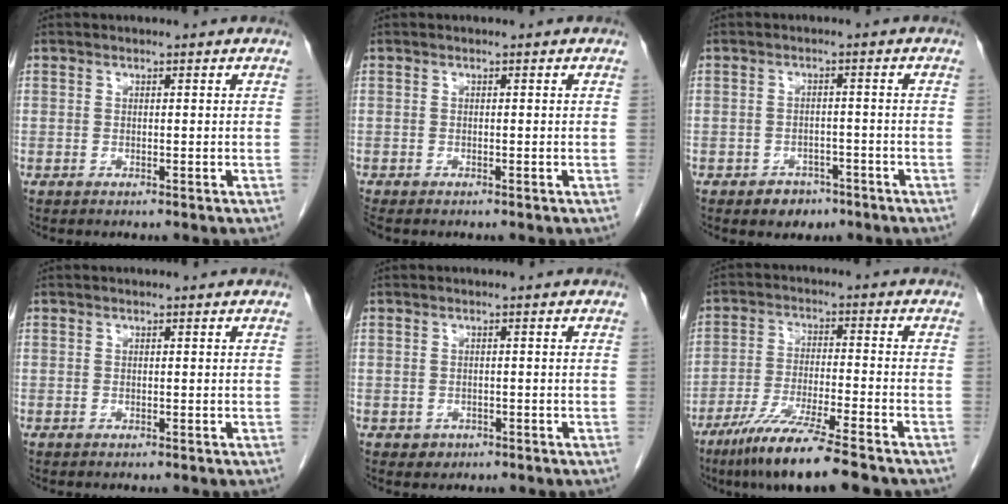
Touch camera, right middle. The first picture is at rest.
{"total": 0.7, "force": [-0.7, 0.1, 0.2], "torque": [-0.011, -0.003, -0.016]}
{"total": 3.5, "force": [-2.3, 2.4, 1.0], "torque": [-0.010, 0.008, -0.025]}
{"total": 0.0}
{"total": 1.2, "force": [-0.6, 1.1, 0.2], "torque": [-0.001, 0.004, -0.004]}
{"total": 11.3, "force": [-8.3, 0.1, 7.6], "torque": [-0.137, -0.034, -0.145]}